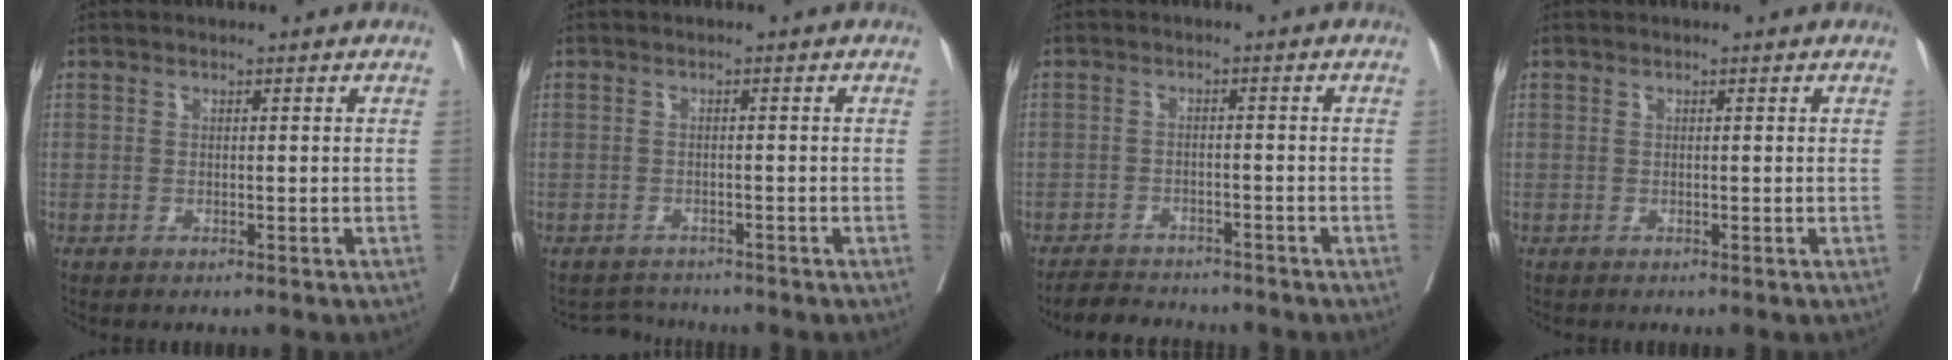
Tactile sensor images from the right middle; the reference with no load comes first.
{"total": 2.4, "force": [-2.3, 0.3, -0.7], "torque": [0.008, -0.012, -0.036]}
{"total": 5.6, "force": [-5.3, 1.4, 1.0], "torque": [-0.020, -0.013, -0.085]}
{"total": 0.0}